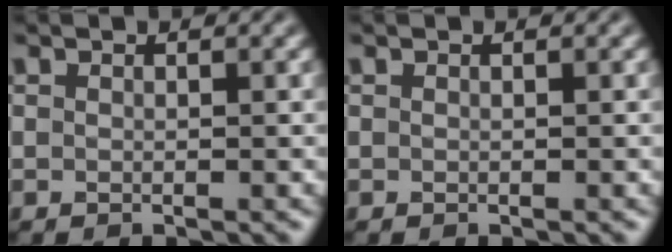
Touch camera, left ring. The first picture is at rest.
{"total": 0.0}